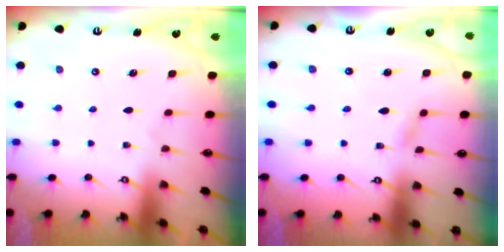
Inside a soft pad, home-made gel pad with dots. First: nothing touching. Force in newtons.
{"total": 2.3, "press": 2.3, "slide": 0.2}